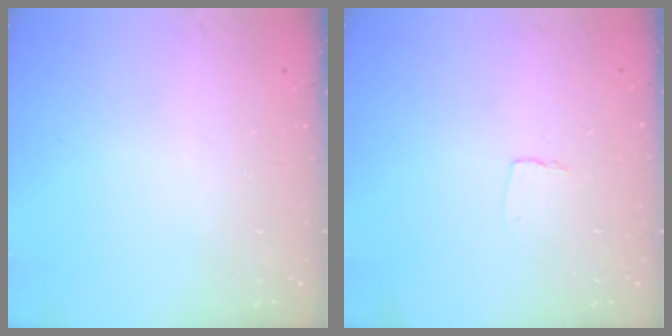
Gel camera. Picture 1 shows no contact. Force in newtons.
{"total": 3.1, "press": 3.1, "slide": 0.3}